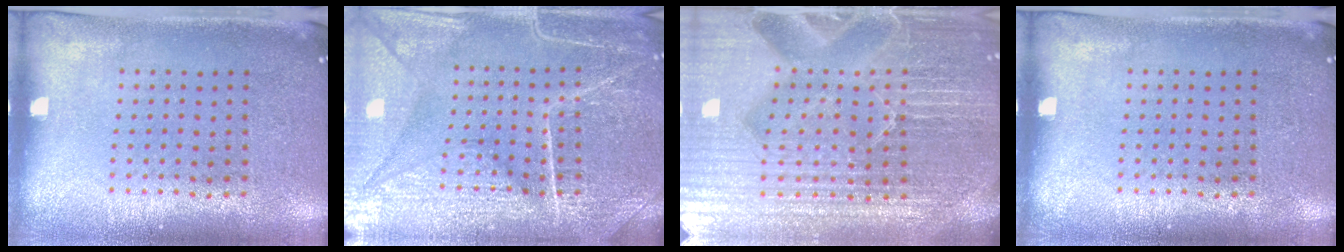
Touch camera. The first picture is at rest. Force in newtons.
{"total": 7.2, "press": 7.1, "slide": 0.8}
{"total": 6.7, "press": 5.8, "slide": 3.3}
{"total": 0.0}